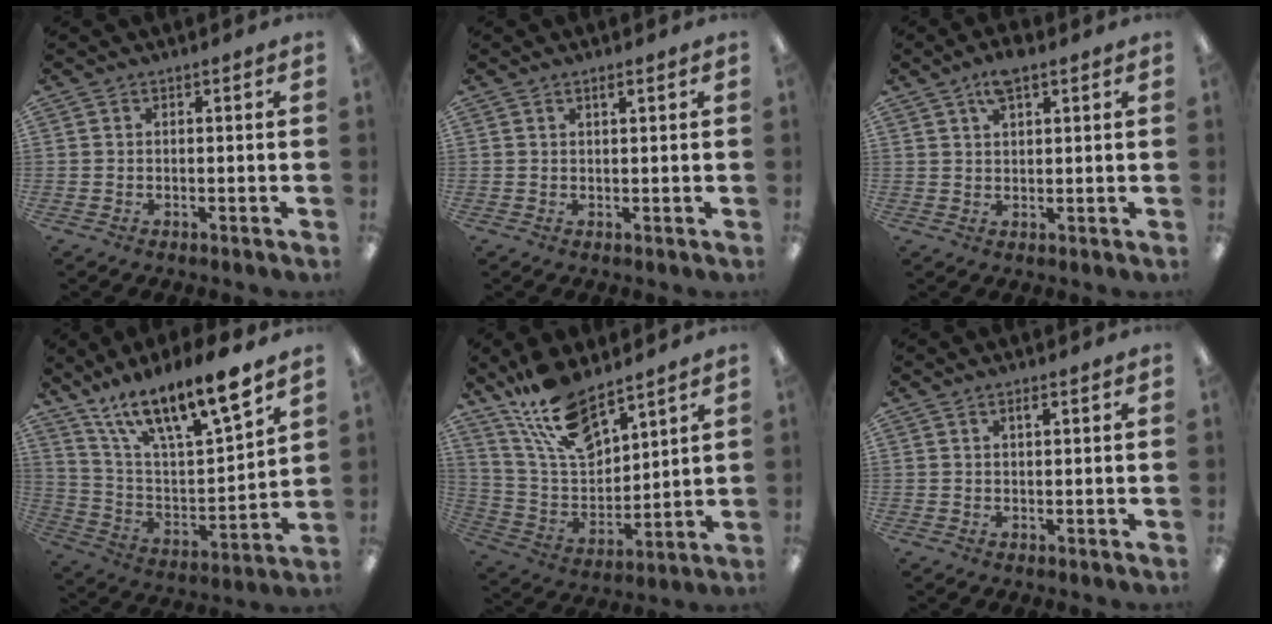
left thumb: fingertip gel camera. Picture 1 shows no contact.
{"total": 1.6, "force": [1.1, 0.3, 1.0], "torque": [-0.022, 0.002, 0.019]}
{"total": 4.9, "force": [3.3, 1.8, 3.2], "torque": [-0.061, -0.002, 0.056]}
{"total": 17.8, "force": [14.2, 3.6, 10.2], "torque": [-0.180, -0.100, 0.239]}
{"total": 15.7, "force": [12.1, 5.9, 8.0], "torque": [-0.171, -0.062, 0.222]}
{"total": 1.6, "force": [1.0, 0.4, 1.2], "torque": [-0.026, 0.002, 0.016]}